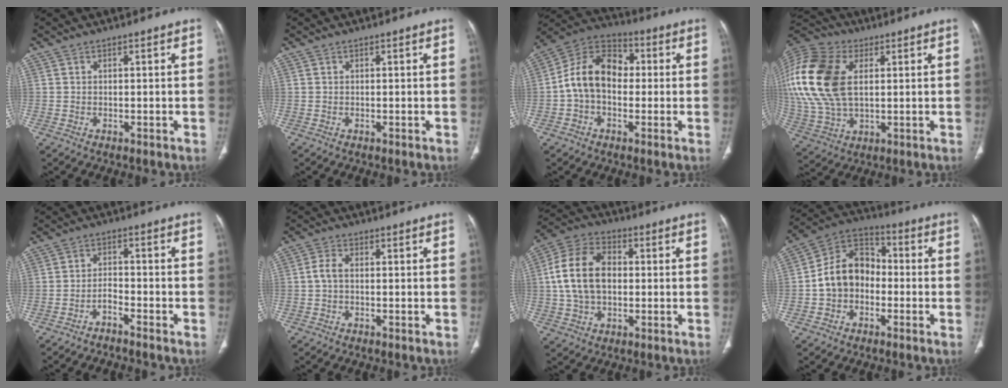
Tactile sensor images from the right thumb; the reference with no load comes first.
{"total": 0.0}
{"total": 12.9, "force": [-0.4, 9.1, 9.0], "torque": [-0.145, 0.038, -0.020]}
{"total": 25.3, "force": [5.4, 16.0, 18.9], "torque": [-0.455, 0.013, 0.103]}
{"total": 2.6, "force": [-2.4, 0.4, 0.9], "torque": [-0.019, 0.023, -0.043]}
{"total": 2.9, "force": [-0.2, 1.6, 2.3], "torque": [-0.051, 0.006, -0.008]}
{"total": 13.8, "force": [0.7, 9.3, 10.3], "torque": [-0.191, 0.025, 0.008]}
{"total": 11.9, "force": [-1.9, 9.3, 7.2], "torque": [-0.107, 0.042, -0.048]}